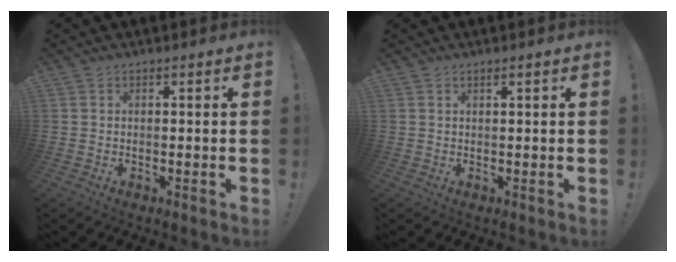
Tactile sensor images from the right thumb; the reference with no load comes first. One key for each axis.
{"total": 1.2, "fx": 0.8, "fy": -0.1, "fz": 0.9, "tx": -0.011, "ty": -0.003, "tz": 0.011}